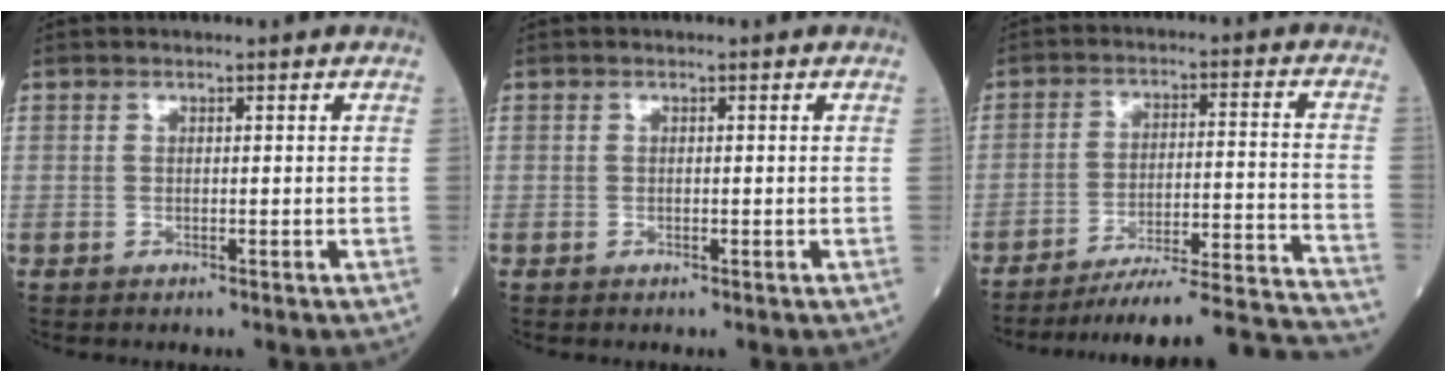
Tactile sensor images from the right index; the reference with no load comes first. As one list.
[{"total": 0.0}, {"total": 23.1, "force": [-22.1, -1.4, 6.8], "torque": [-0.050, -0.010, -0.303]}]